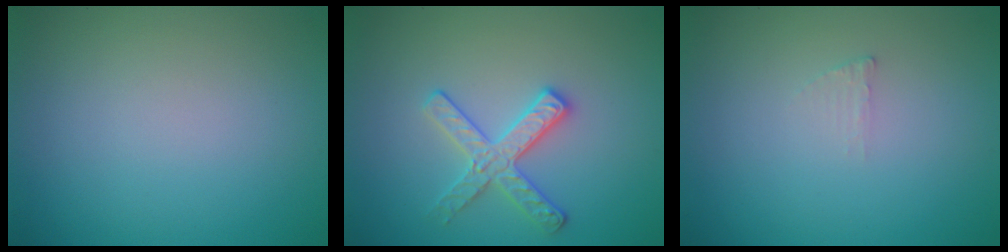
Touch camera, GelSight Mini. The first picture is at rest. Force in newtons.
{"total": 2.8, "press": 2.8, "slide": 0.3}
{"total": 0.6, "press": 0.6, "slide": 0.1}